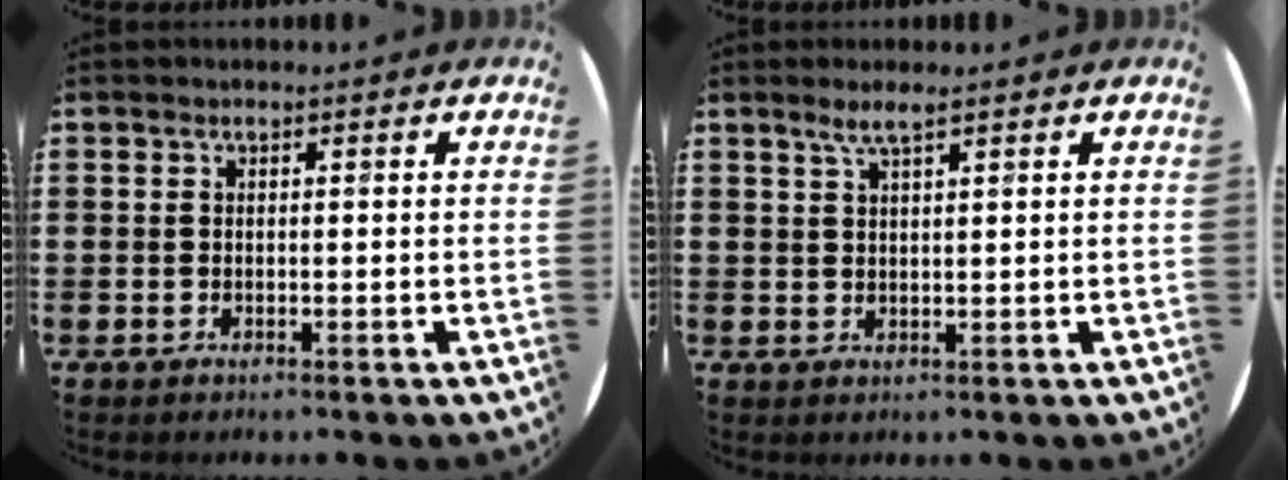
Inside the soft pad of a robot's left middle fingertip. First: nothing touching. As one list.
[{"total": 2.5, "force": [1.8, 0.2, 1.8], "torque": [-0.037, 0.004, 0.032]}]